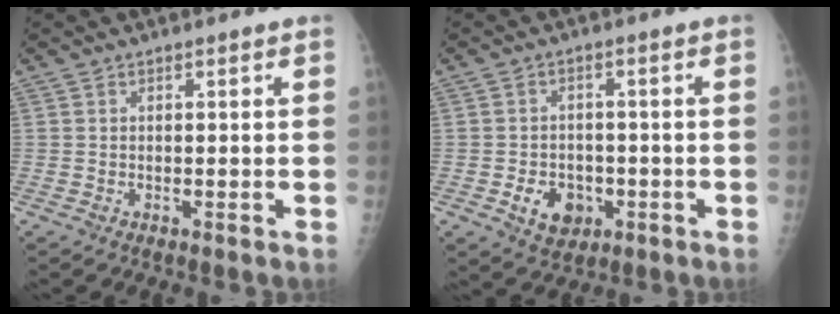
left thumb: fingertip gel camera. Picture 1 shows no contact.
{"total": 6.4, "force": [-2.1, 5.0, 3.4], "torque": [-0.033, 0.009, -0.026]}